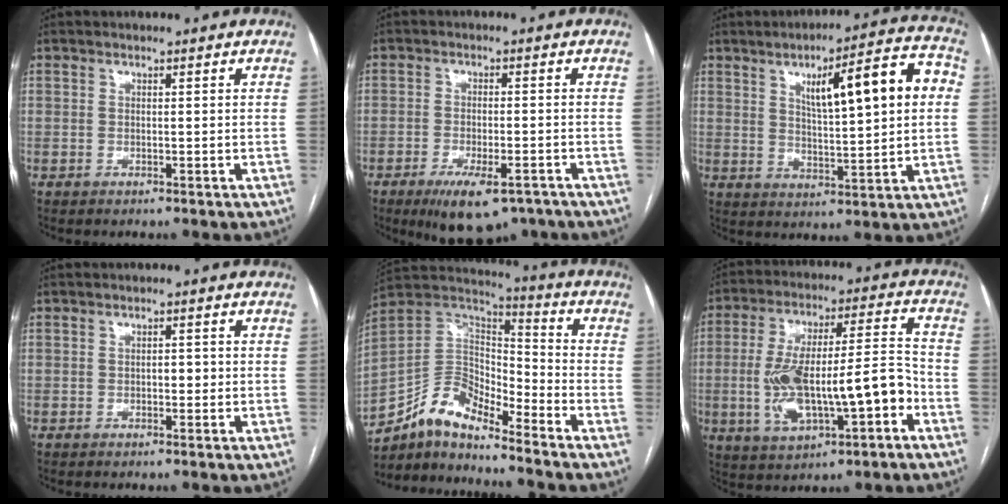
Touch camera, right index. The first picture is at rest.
{"total": 9.8, "force": [-6.9, 3.4, 6.1], "torque": [-0.092, -0.008, -0.104]}
{"total": 14.8, "force": [3.8, 2.4, 14.1], "torque": [-0.202, 0.027, 0.057]}
{"total": 1.7, "force": [-0.2, 1.0, 1.3], "torque": [-0.016, 0.004, -0.003]}
{"total": 11.2, "force": [-9.3, 3.6, 5.1], "torque": [-0.102, 0.042, -0.177]}
{"total": 17.1, "force": [-4.5, 4.7, 15.8], "torque": [-0.286, 0.023, -0.062]}